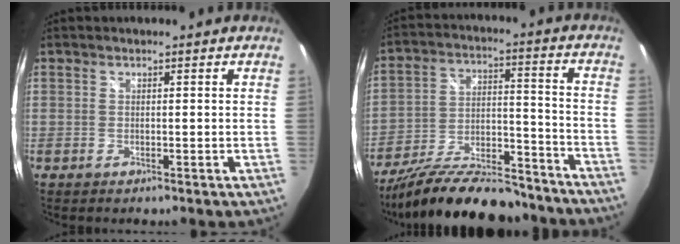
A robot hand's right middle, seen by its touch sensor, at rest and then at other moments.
{"total": 22.1, "force": [-18.2, 6.3, 10.8], "torque": [-0.195, -0.009, -0.273]}